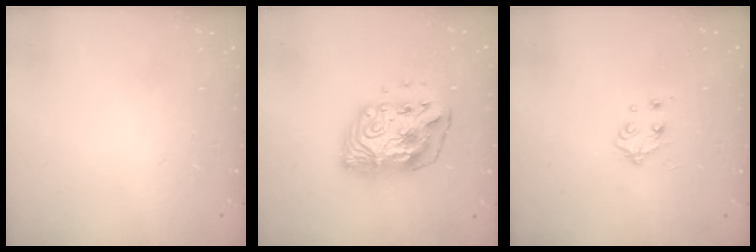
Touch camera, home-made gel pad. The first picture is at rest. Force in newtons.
{"total": 13.7, "press": 13.7, "slide": 1.0}
{"total": 4.9, "press": 4.9, "slide": 0.7}